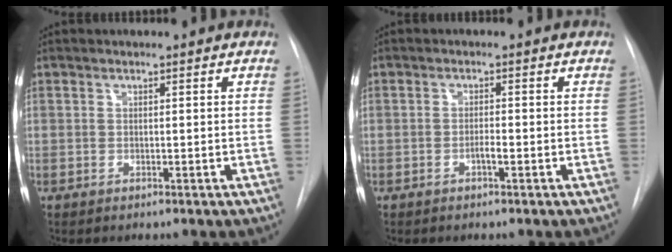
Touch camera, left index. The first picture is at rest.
{"total": 1.3, "force": [-0.7, 0.1, 1.1], "torque": [-0.019, 0.002, -0.013]}